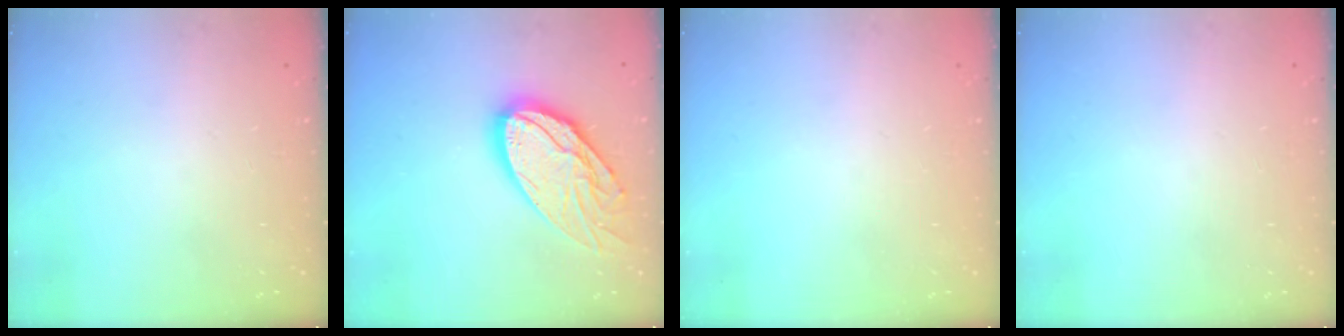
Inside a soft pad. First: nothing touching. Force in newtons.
{"total": 20.0, "press": 19.9, "slide": 1.8}
{"total": 0.0}
{"total": 0.0}